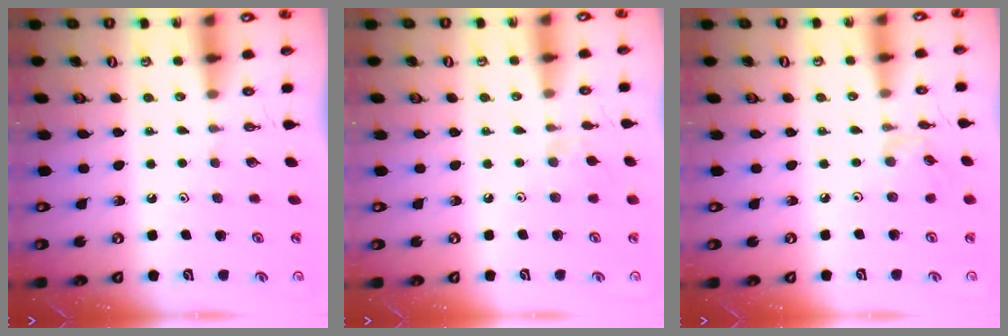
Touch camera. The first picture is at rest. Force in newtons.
{"total": 4.9, "press": 4.9, "slide": 0.7}
{"total": 1.5, "press": 1.4, "slide": 0.4}